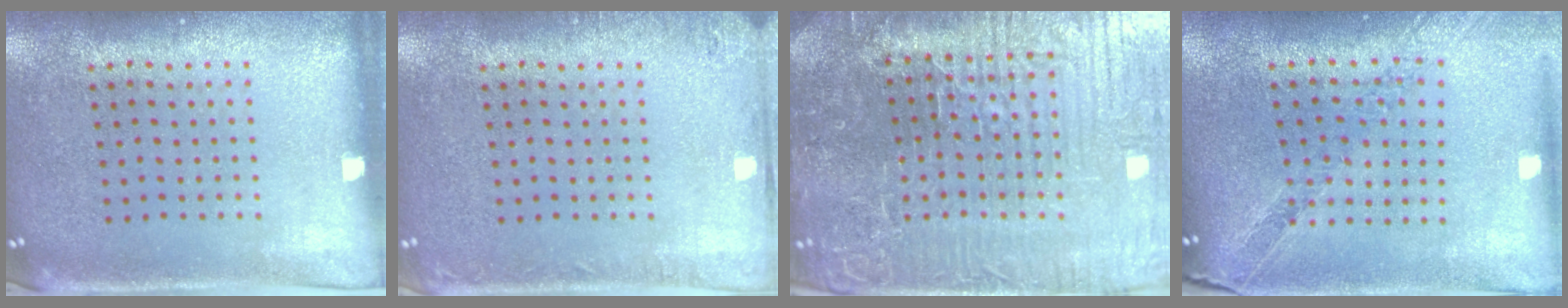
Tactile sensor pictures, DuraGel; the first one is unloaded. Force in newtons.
{"total": 1.4, "press": 1.4, "slide": 0.1}
{"total": 6.9, "press": 6.2, "slide": 3.1}
{"total": 1.0, "press": 1.0, "slide": 0.1}